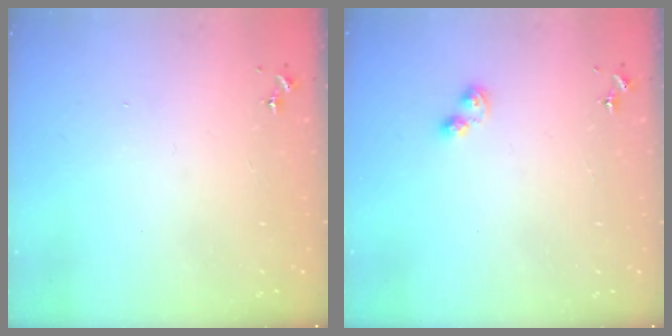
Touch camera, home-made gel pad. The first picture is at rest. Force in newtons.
{"total": 4.1, "press": 4.1, "slide": 0.5}